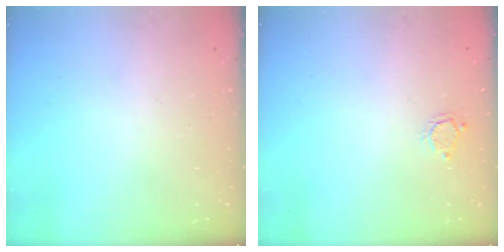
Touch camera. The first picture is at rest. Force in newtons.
{"total": 2.8, "press": 2.8, "slide": 0.3}